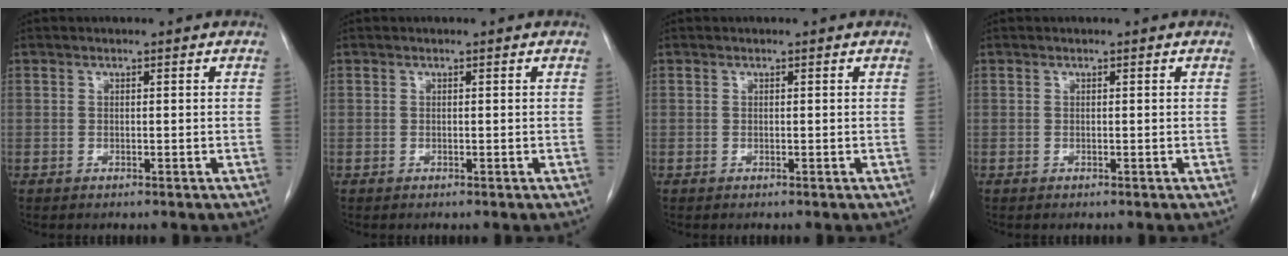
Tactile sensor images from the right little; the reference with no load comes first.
{"total": 0.0}
{"total": 0.0}
{"total": 0.0}